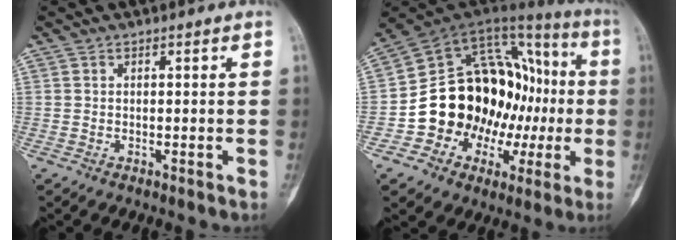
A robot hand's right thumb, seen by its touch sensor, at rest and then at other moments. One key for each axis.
{"total": 24.9, "fx": -3.3, "fy": 18.1, "fz": 16.8, "tx": -0.192, "ty": 0.076, "tz": -0.040}